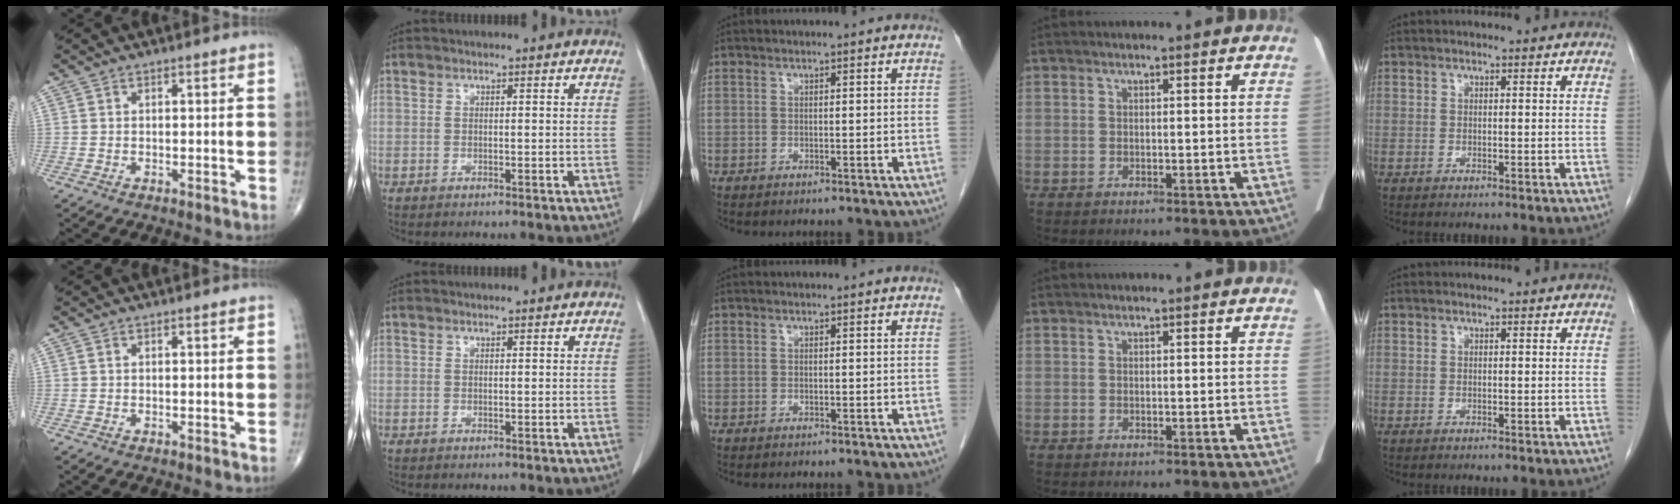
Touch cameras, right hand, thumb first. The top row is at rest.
{}